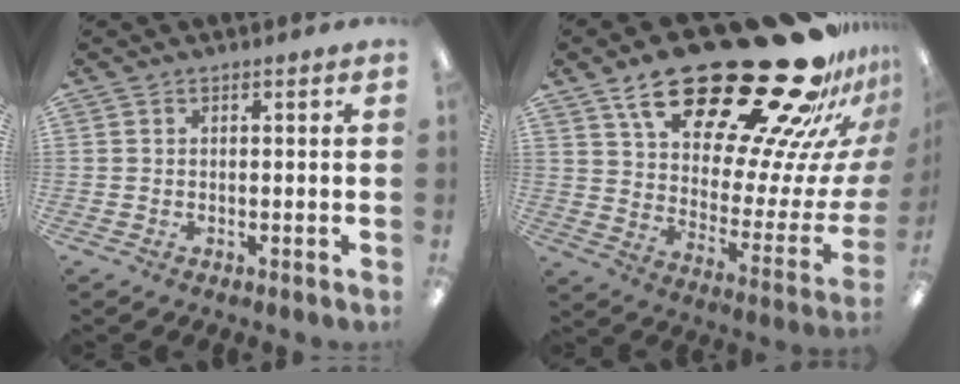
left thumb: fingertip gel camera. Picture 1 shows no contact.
{"total": 33.7, "force": [23.8, 11.6, 20.8], "torque": [-0.280, -0.180, 0.412]}